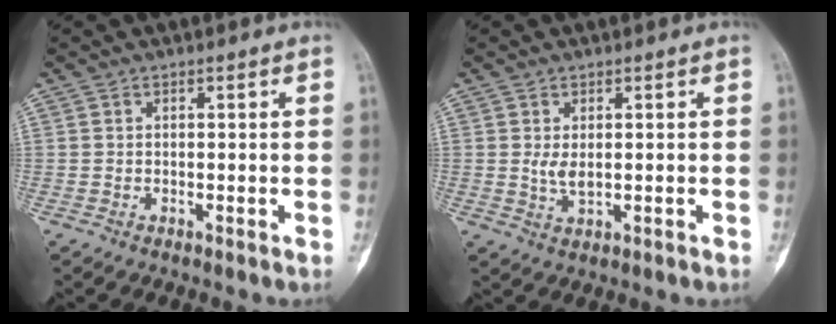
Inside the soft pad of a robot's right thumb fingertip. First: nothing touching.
{"total": 2.7, "force": [0.2, 1.2, 2.4], "torque": [-0.050, -0.008, 0.010]}